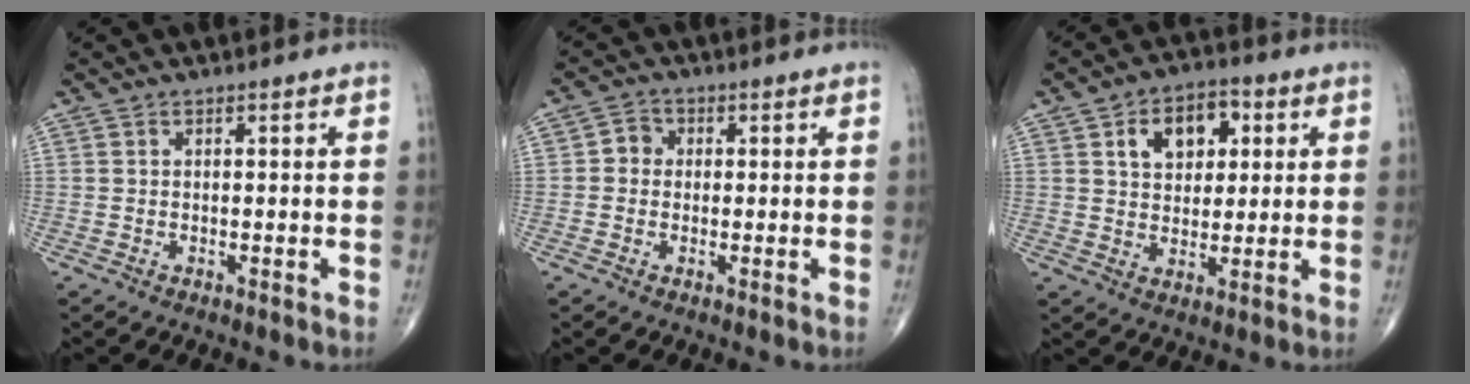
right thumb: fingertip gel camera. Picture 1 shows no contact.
{"total": 3.0, "force": [0.0, 2.8, 1.2], "torque": [-0.001, 0.008, -0.008]}
{"total": 10.0, "force": [3.4, 6.7, 6.5], "torque": [-0.066, -0.001, 0.051]}